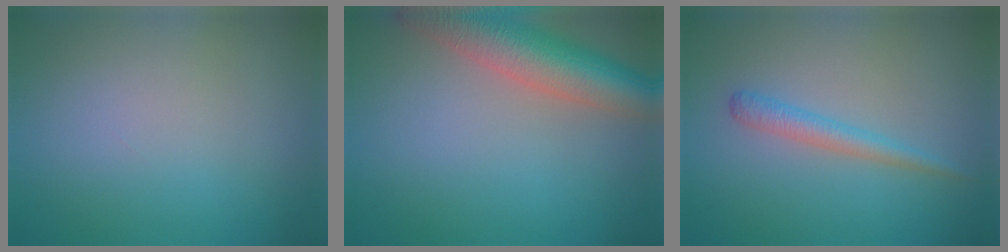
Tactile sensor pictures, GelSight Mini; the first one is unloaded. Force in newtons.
{"total": 7.6, "press": 7.6, "slide": 0.5}
{"total": 1.9, "press": 1.8, "slide": 0.1}